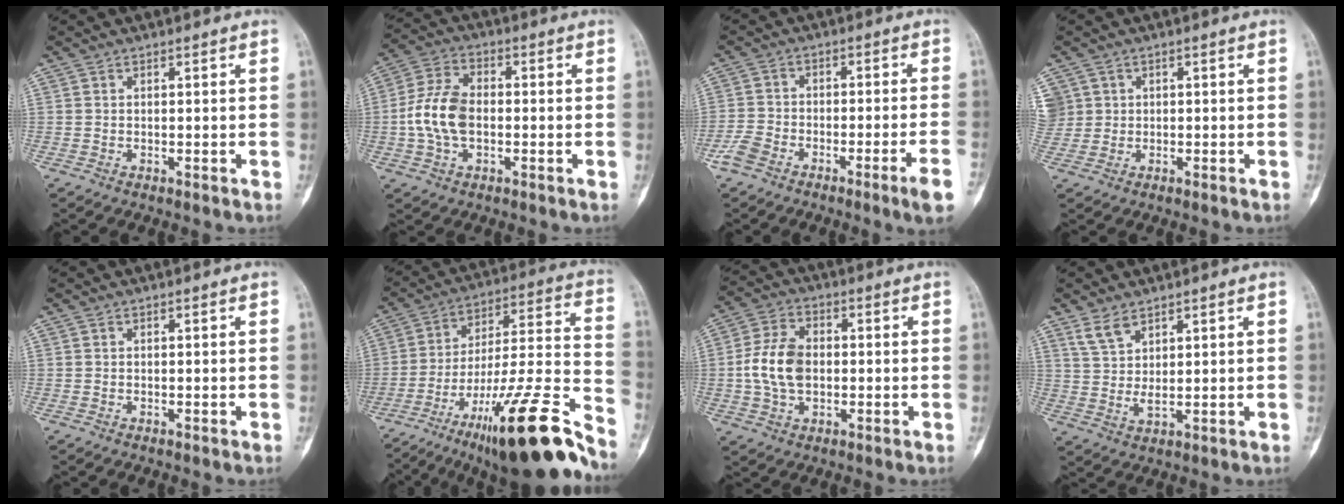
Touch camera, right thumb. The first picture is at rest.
{"total": 10.1, "force": [-1.1, 6.3, 7.8], "torque": [-0.157, 0.023, -0.026]}
{"total": 8.7, "force": [-5.4, 1.6, 6.6], "torque": [-0.111, 0.025, -0.097]}
{"total": 5.0, "force": [1.2, 4.8, 0.8], "torque": [-0.004, 0.018, 0.029]}
{"total": 0.0}
{"total": 27.7, "force": [-18.3, 4.5, 20.3], "torque": [-0.261, 0.086, -0.292]}
{"total": 9.7, "force": [-0.4, 6.4, 7.2], "torque": [-0.134, 0.014, -0.011]}
{"total": 4.7, "force": [3.3, 1.9, 2.7], "torque": [-0.053, -0.020, 0.074]}